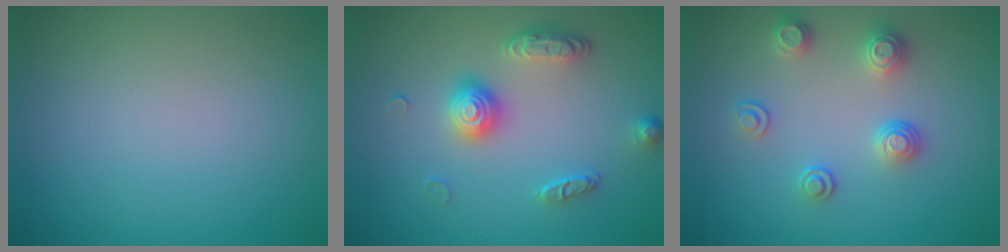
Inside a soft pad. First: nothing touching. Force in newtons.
{"total": 3.5, "press": 3.0, "slide": 1.8}
{"total": 2.6, "press": 2.6, "slide": 0.6}